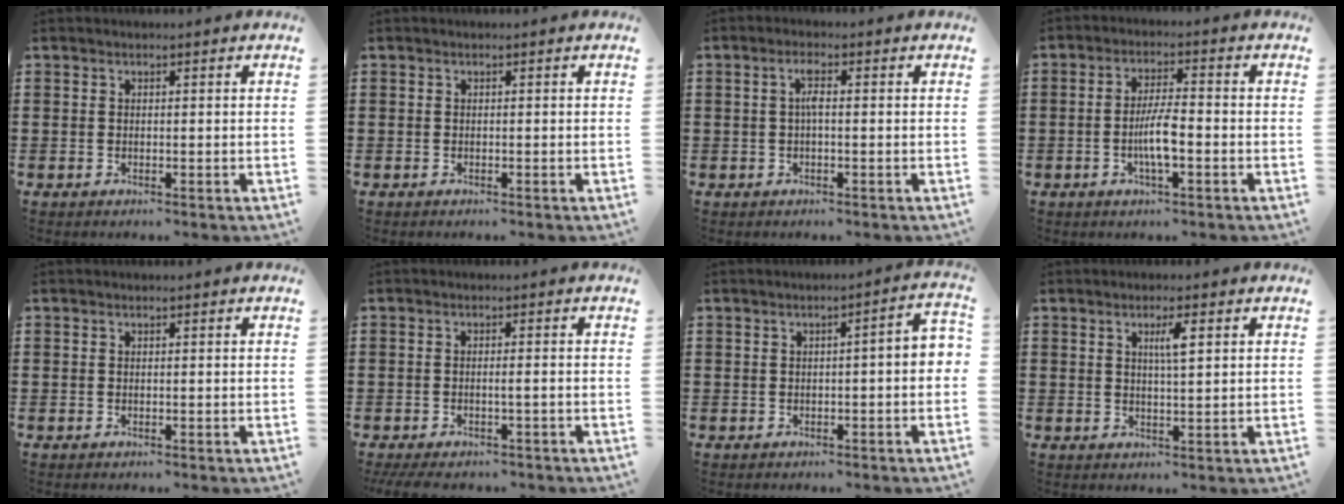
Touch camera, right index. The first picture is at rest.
{"total": 0.0}
{"total": 2.4, "force": [-0.1, 0.5, 2.4], "torque": [-0.048, 0.004, -0.004]}
{"total": 5.5, "force": [-1.6, 1.2, 5.1], "torque": [-0.108, -0.003, -0.035]}
{"total": 0.0}
{"total": 1.9, "force": [-1.5, 0.1, 1.2], "torque": [-0.021, -0.002, -0.028]}
{"total": 2.1, "force": [-0.8, 0.2, 2.0], "torque": [-0.032, -0.001, -0.016]}
{"total": 3.1, "force": [1.1, 0.4, 2.9], "torque": [-0.051, 0.000, 0.013]}